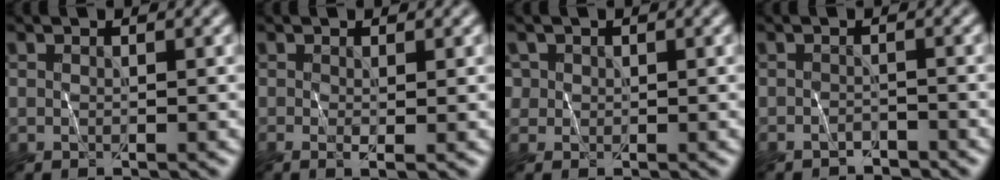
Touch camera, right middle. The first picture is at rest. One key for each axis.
{"total": 1.1, "fx": -0.1, "fy": 0.0, "fz": 1.1, "tx": -0.020, "ty": -0.004, "tz": -0.003}
{"total": 1.1, "fx": 0.5, "fy": 1.0, "fz": 0.1, "tx": 0.000, "ty": 0.005, "tz": 0.005}
{"total": 1.5, "fx": -1.5, "fy": 0.2, "fz": 0.1, "tx": 0.000, "ty": 0.002, "tz": -0.030}